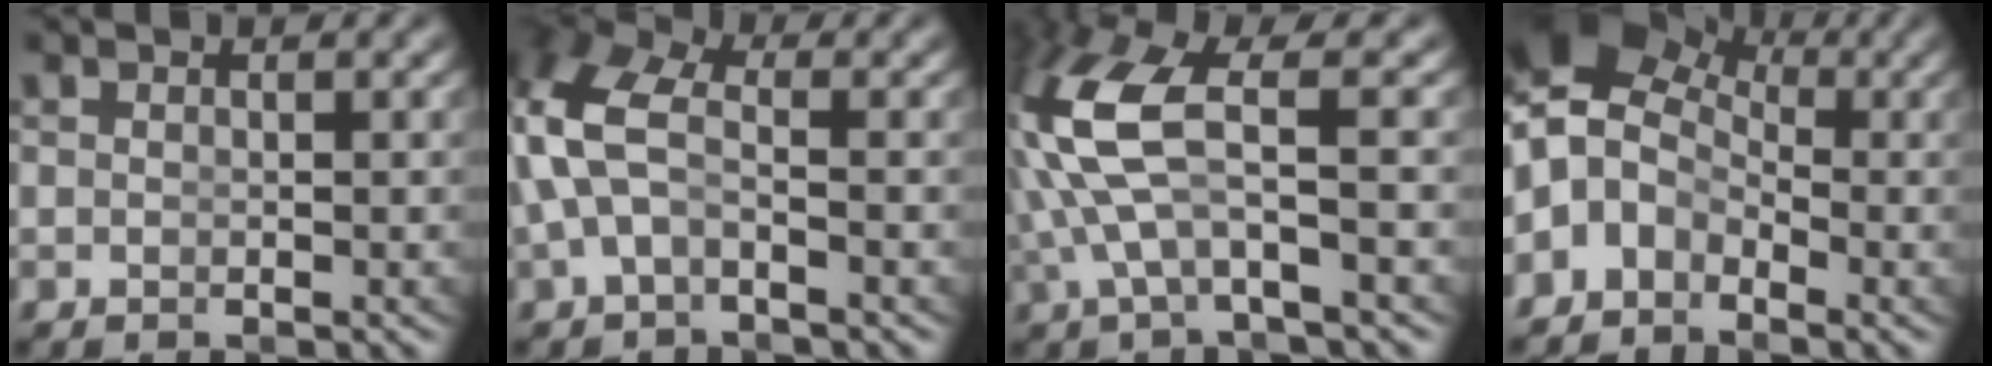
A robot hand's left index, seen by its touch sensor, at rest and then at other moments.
{"total": 5.2, "force": [0.6, 3.5, 3.8], "torque": [-0.106, -0.009, 0.013]}
{"total": 6.2, "force": [0.8, 2.2, 5.7], "torque": [-0.139, -0.004, 0.020]}
{"total": 9.7, "force": [1.6, 8.2, 5.0], "torque": [-0.116, -0.013, 0.019]}